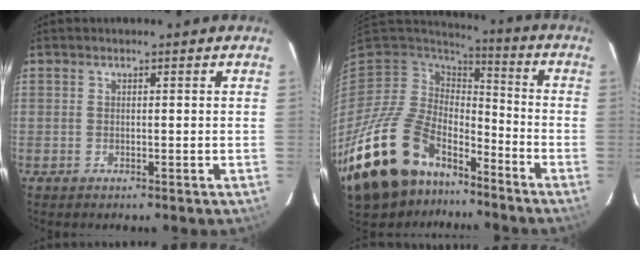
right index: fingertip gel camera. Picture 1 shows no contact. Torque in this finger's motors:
{"motor_torque": [0.62, -0.75, 0.56, -0.01]}